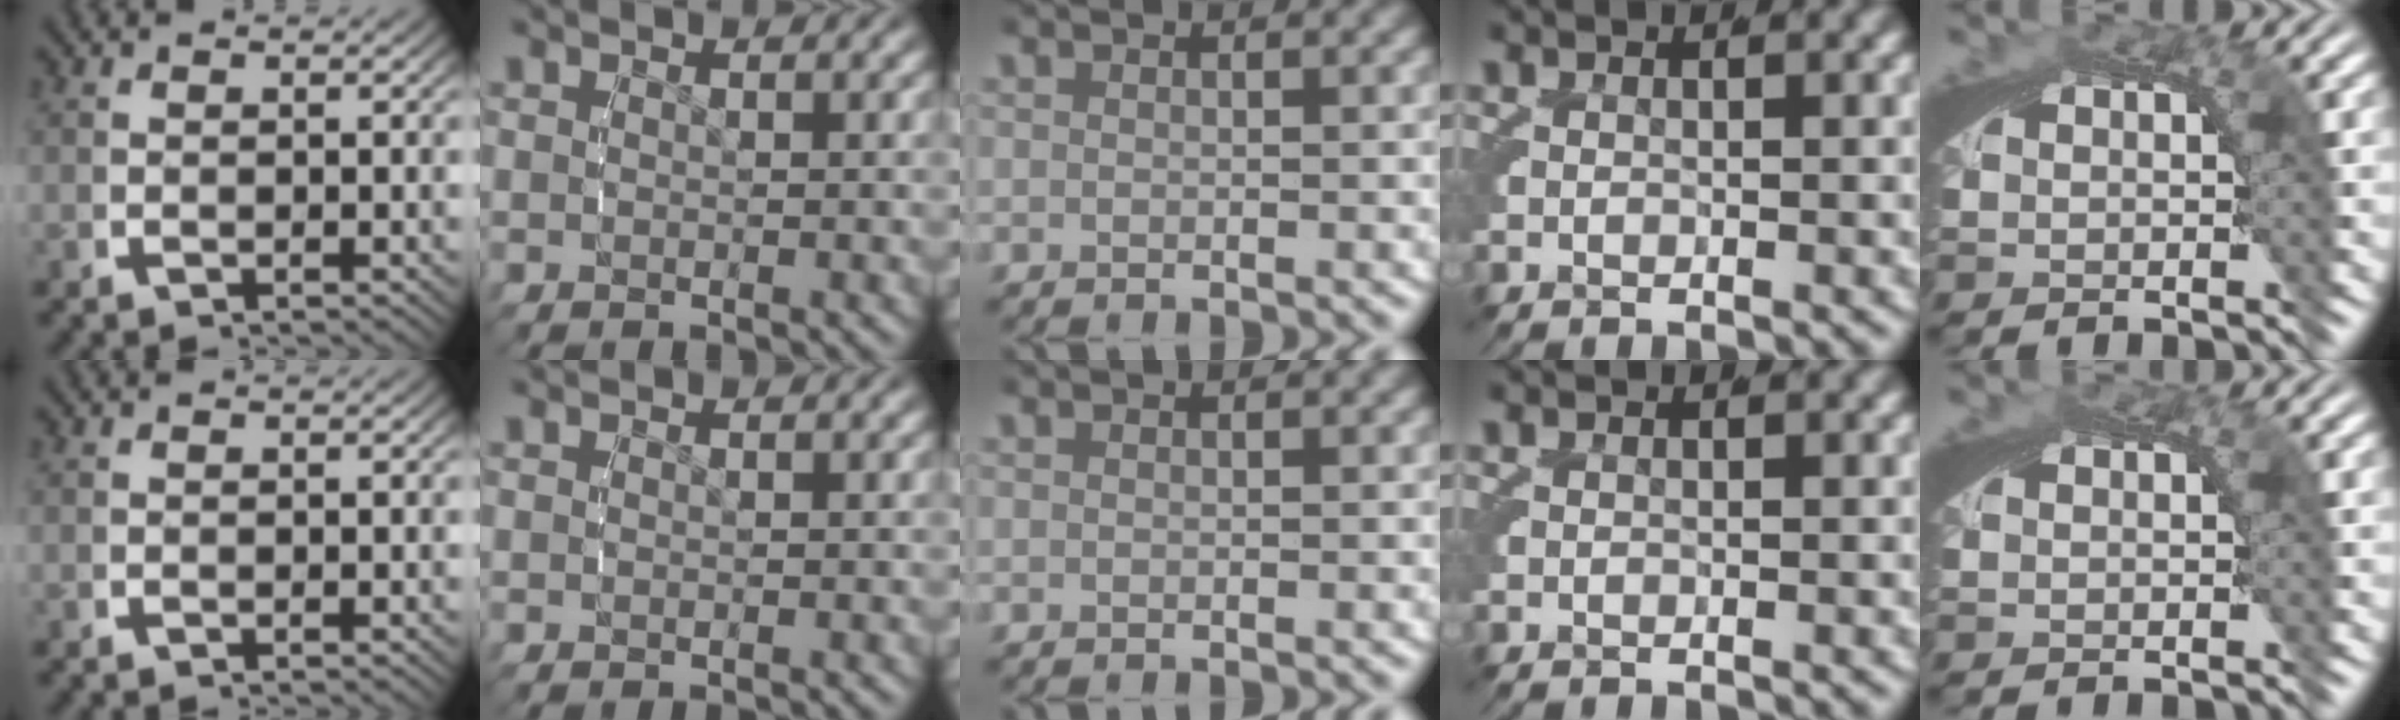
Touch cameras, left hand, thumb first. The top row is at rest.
{"little": {"total": 0.7, "force": [0.2, 0.1, 0.6], "torque": [-0.007, 0.003, 0.003]}}